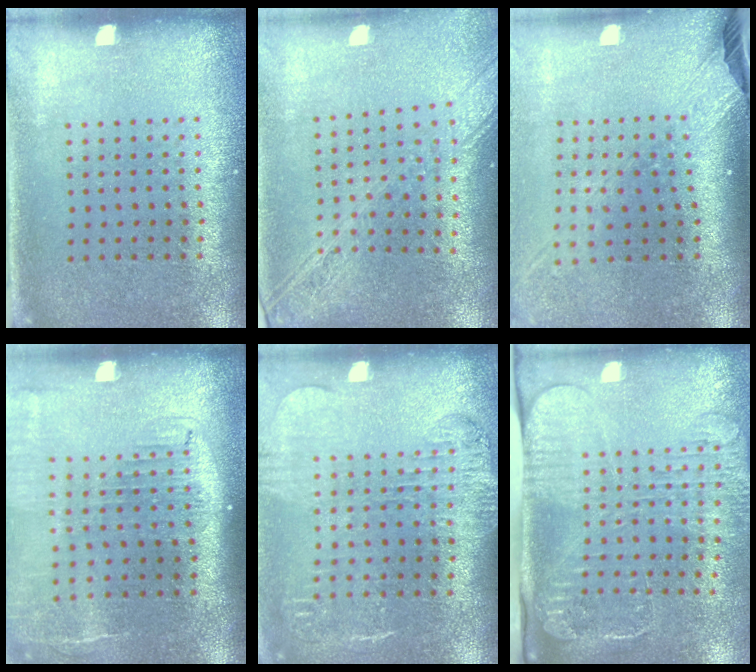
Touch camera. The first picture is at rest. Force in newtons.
{"total": 2.2, "press": 1.9, "slide": 1.2}
{"total": 2.6, "press": 2.0, "slide": 1.7}
{"total": 2.0, "press": 1.6, "slide": 1.2}
{"total": 1.7, "press": 1.5, "slide": 0.8}
{"total": 2.6, "press": 2.1, "slide": 1.6}